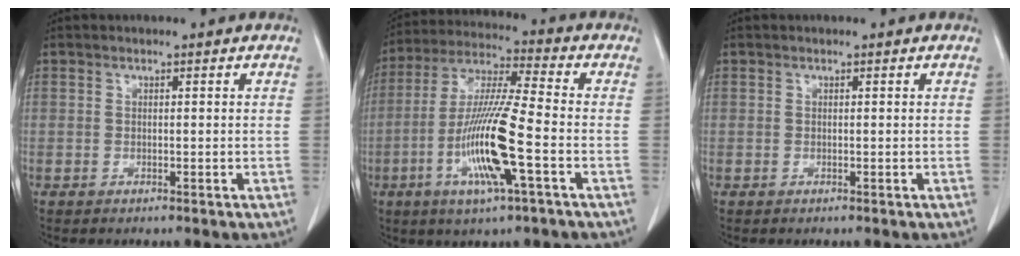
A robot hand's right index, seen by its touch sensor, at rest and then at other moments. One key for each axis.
{"total": 14.4, "fx": -4.3, "fy": 0.6, "fz": 13.7, "tx": -0.278, "ty": -0.011, "tz": -0.086}
{"total": 0.0}